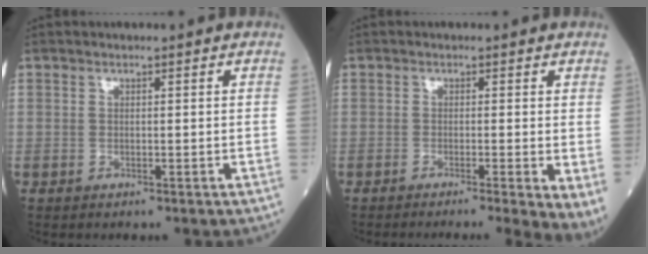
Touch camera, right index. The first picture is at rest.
{"total": 5.7, "force": [-3.2, -0.2, 4.8], "torque": [-0.046, -0.016, -0.051]}